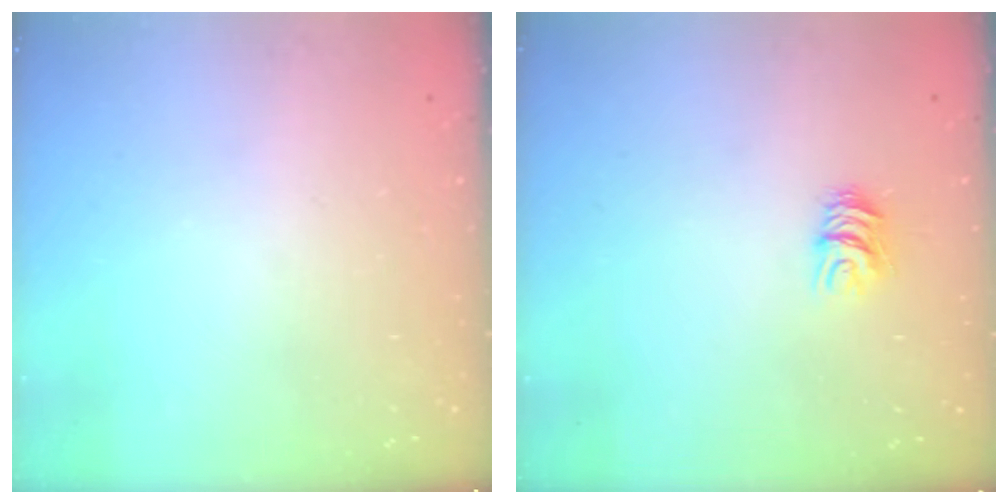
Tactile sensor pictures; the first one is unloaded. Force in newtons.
{"total": 6.1, "press": 6.1, "slide": 0.3}